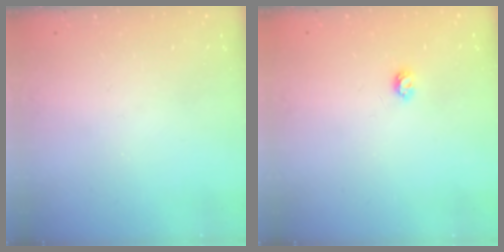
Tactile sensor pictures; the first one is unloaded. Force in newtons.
{"total": 3.4, "press": 3.4, "slide": 0.5}